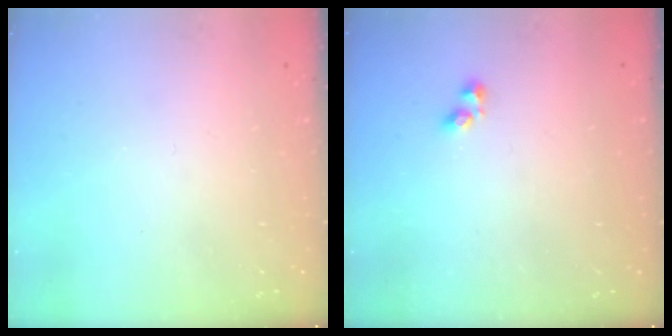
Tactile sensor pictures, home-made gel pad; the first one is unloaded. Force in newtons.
{"total": 1.6, "press": 1.5, "slide": 0.3}